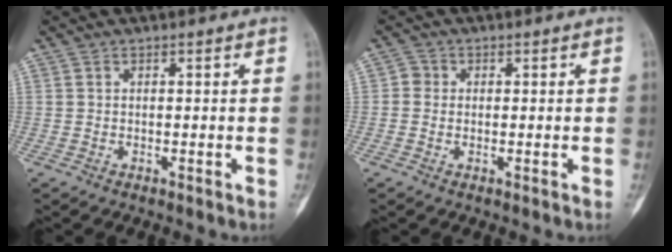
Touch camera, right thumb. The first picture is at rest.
{"total": 0.7, "force": [0.2, 0.6, 0.4], "torque": [-0.002, 0.001, 0.000]}